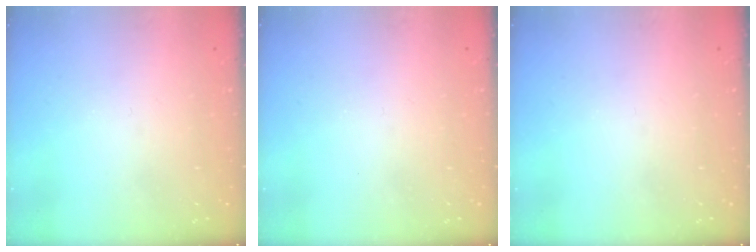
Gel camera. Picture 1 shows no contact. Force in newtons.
{"total": 1.8, "press": 1.8, "slide": 0.4}
{"total": 0.0}